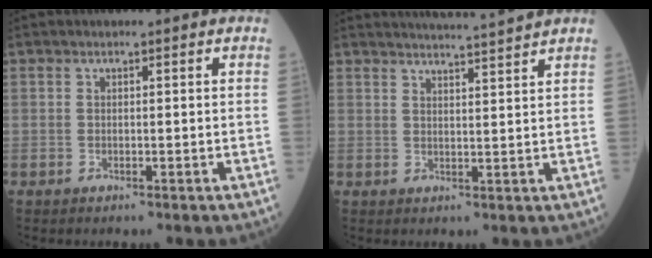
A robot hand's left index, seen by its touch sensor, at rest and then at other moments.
{"total": 8.2, "force": [7.7, -1.5, 2.5], "torque": [-0.039, 0.004, 0.103]}